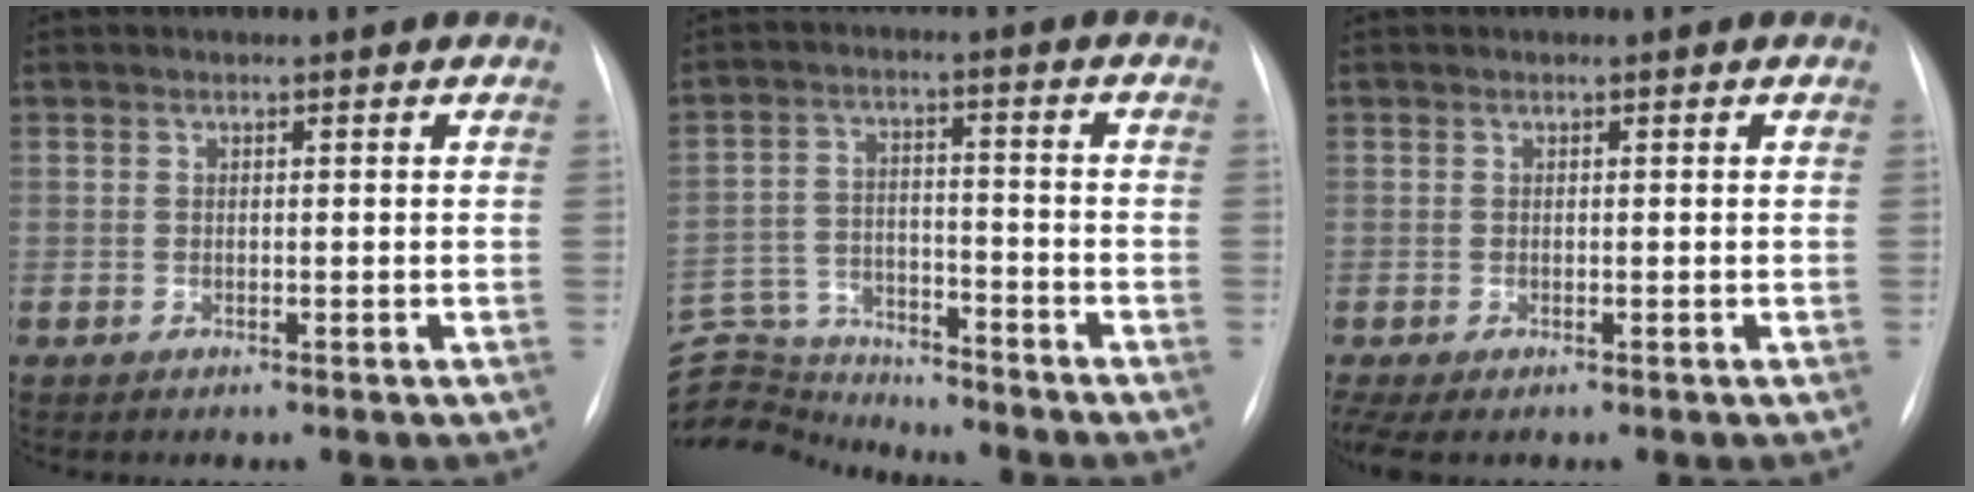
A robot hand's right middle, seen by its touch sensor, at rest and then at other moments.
{"total": 12.1, "force": [-12.0, 1.3, 0.9], "torque": [-0.017, 0.029, -0.202]}
{"total": 4.0, "force": [-2.9, 1.5, 2.4], "torque": [-0.038, -0.005, -0.039]}